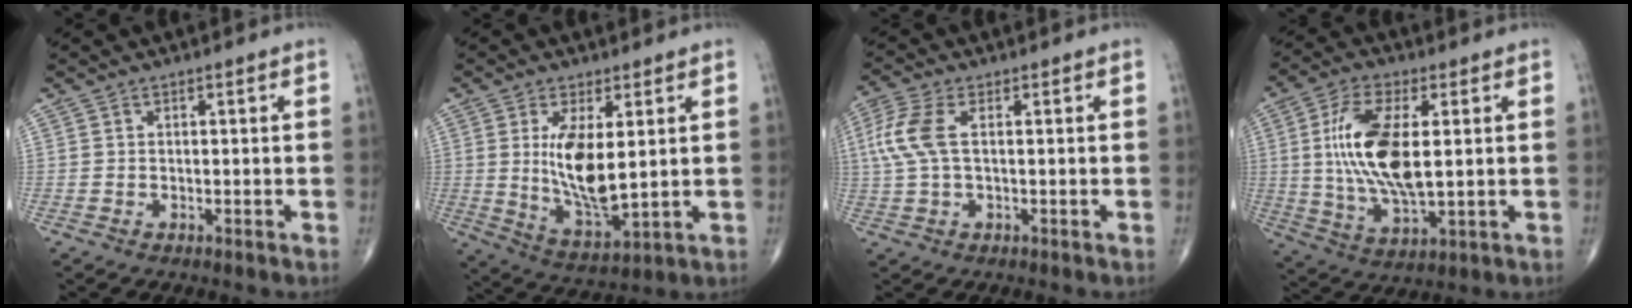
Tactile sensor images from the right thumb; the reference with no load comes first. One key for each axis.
{"total": 11.5, "fx": 1.8, "fy": 4.4, "fz": 10.4, "tx": -0.187, "ty": -0.030, "tz": 0.047}
{"total": 7.6, "fx": 1.3, "fy": 3.6, "fz": 6.6, "tx": -0.184, "ty": 0.016, "tz": 0.024}
{"total": 15.6, "fx": 1.9, "fy": 6.6, "fz": 14.0, "tx": -0.275, "ty": -0.015, "tz": 0.039}